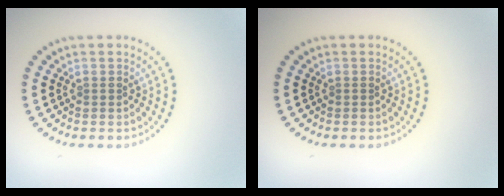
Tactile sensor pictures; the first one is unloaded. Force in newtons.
{"total": 0.0}